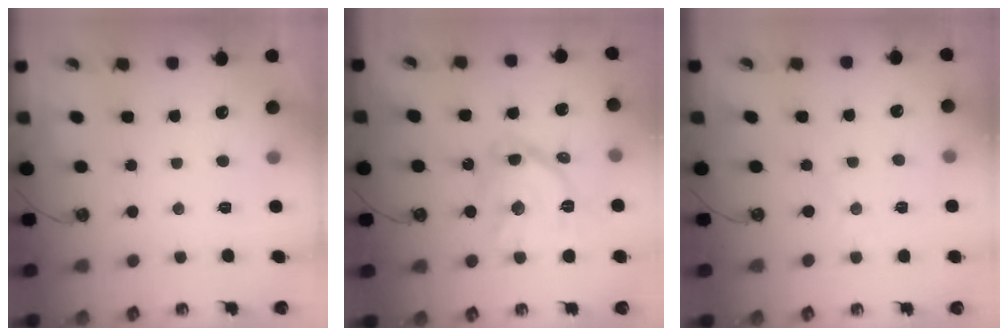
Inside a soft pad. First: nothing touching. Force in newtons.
{"total": 15.7, "press": 15.6, "slide": 1.7}
{"total": 3.3, "press": 3.3, "slide": 0.4}